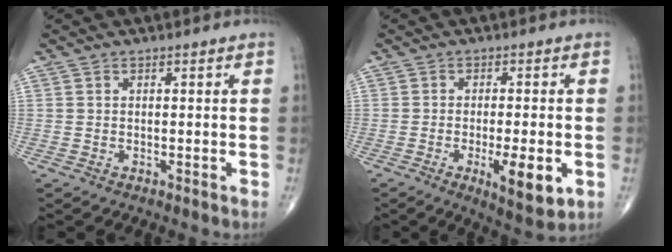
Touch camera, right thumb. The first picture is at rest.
{"total": 8.7, "force": [-2.7, 2.4, 8.0], "torque": [-0.118, -0.011, -0.036]}